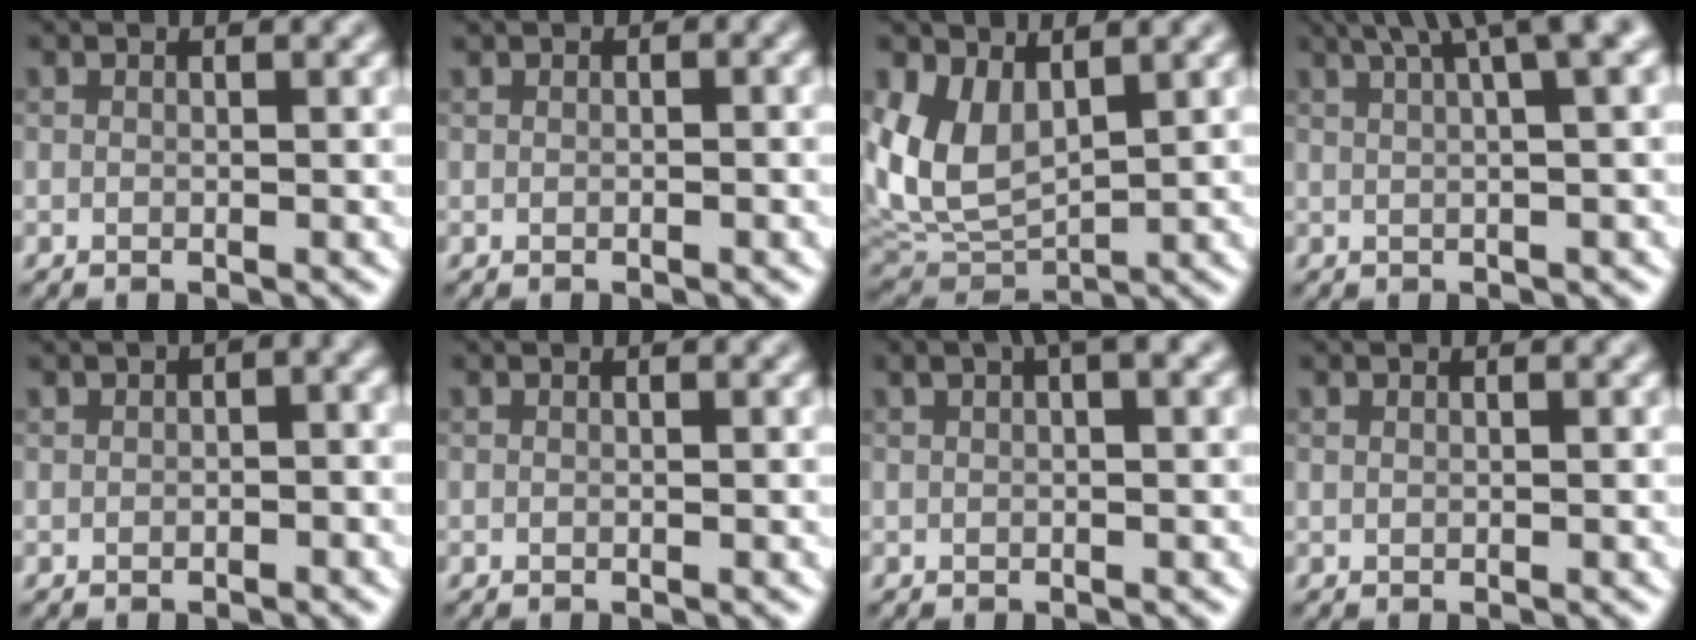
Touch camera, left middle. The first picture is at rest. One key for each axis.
{"total": 1.0, "fx": 0.3, "fy": 0.7, "fz": 0.6, "tx": -0.005, "ty": 0.002, "tz": 0.001}
{"total": 5.8, "fx": 2.0, "fy": 3.7, "fz": 3.9, "tx": -0.092, "ty": -0.016, "tz": 0.044}
{"total": 7.1, "fx": 3.9, "fy": 1.9, "fz": 5.6, "tx": -0.050, "ty": 0.035, "tz": 0.040}
{"total": 3.1, "fx": 0.9, "fy": 1.7, "fz": 2.4, "tx": -0.018, "ty": 0.003, "tz": 0.010}
{"total": 0.0}
{"total": 3.4, "fx": 1.8, "fy": 0.6, "fz": 2.8, "tx": -0.038, "ty": 0.010, "tz": 0.028}
{"total": 0.0}